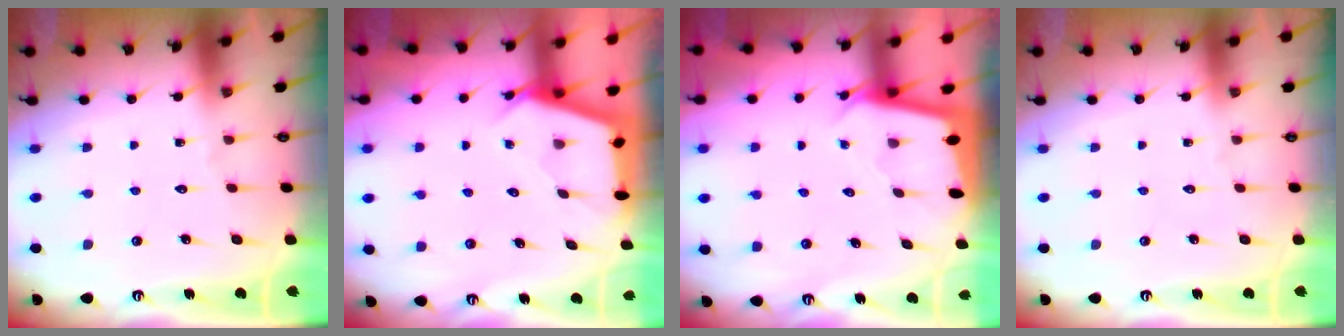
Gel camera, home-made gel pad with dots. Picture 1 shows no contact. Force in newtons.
{"total": 2.9, "press": 2.9, "slide": 0.3}
{"total": 1.8, "press": 1.8, "slide": 0.1}
{"total": 0.0}